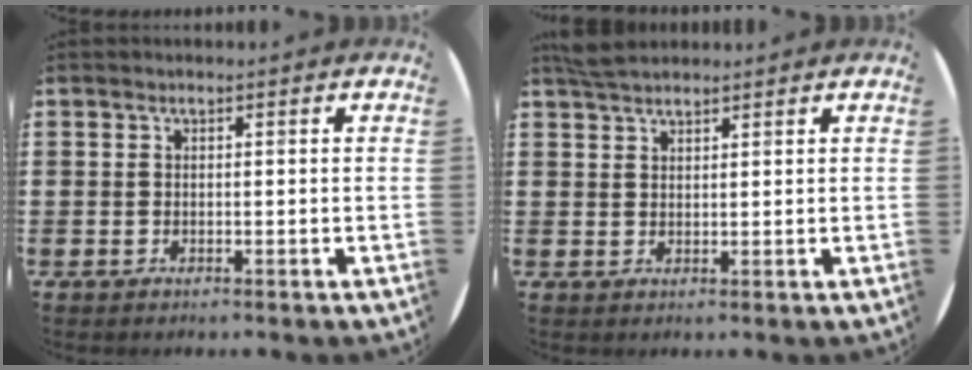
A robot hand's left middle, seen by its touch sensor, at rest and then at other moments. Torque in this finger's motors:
{"motor_torque": [0.52, -0.60, 0.01, 0.05]}